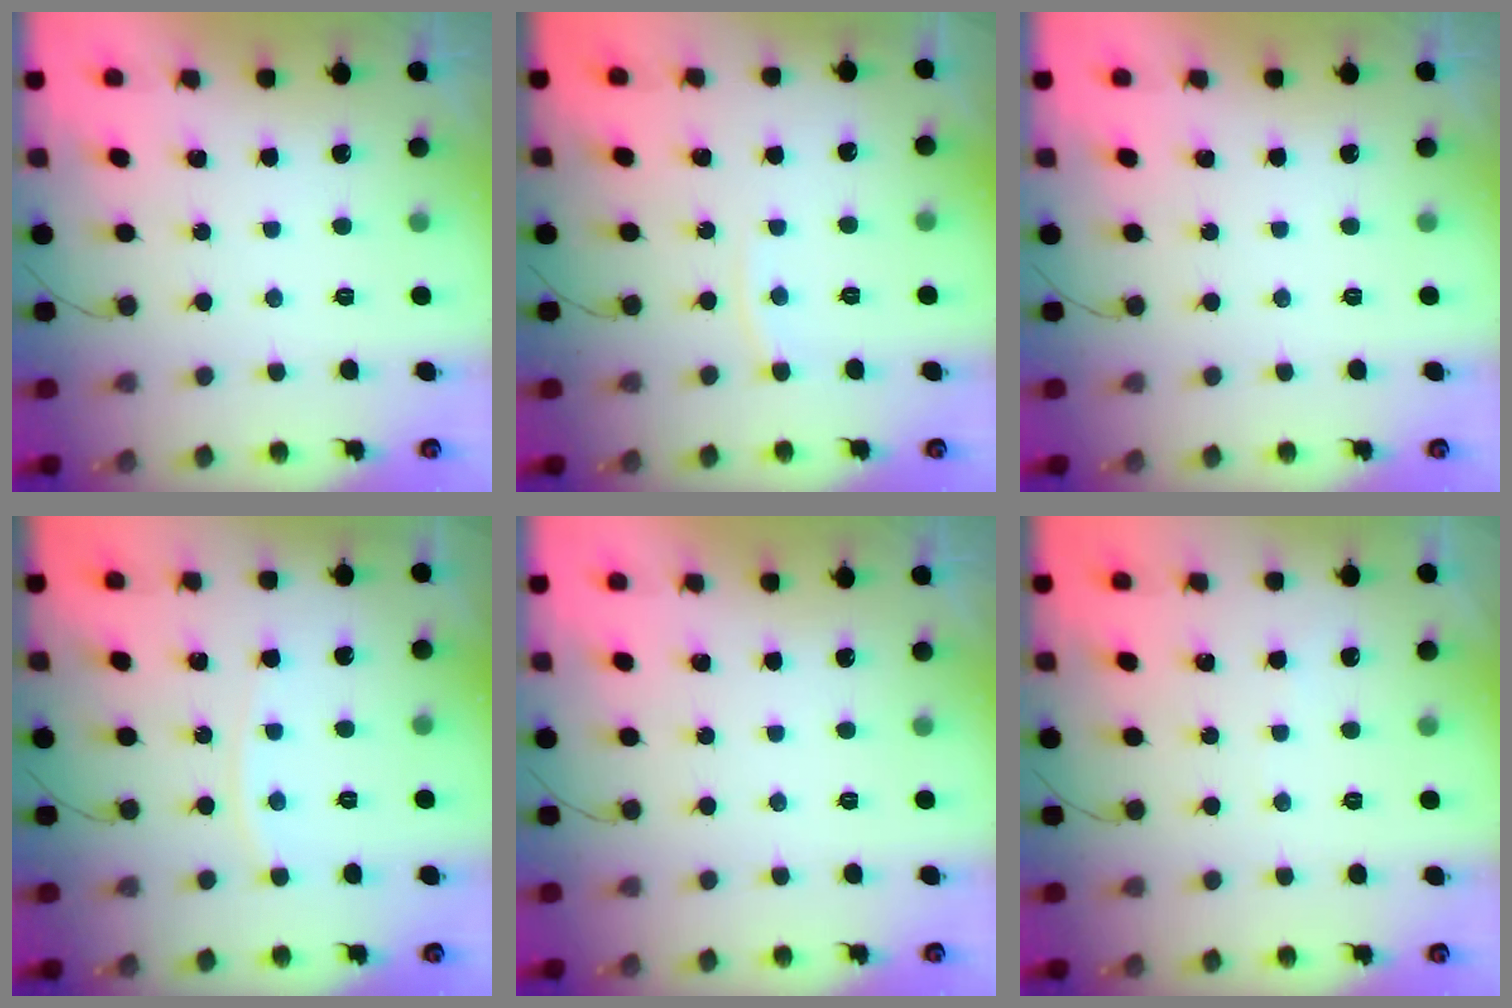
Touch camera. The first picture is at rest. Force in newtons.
{"total": 3.3, "press": 3.3, "slide": 0.4}
{"total": 0.0}
{"total": 3.9, "press": 3.9, "slide": 0.4}
{"total": 0.0}
{"total": 1.9, "press": 1.9, "slide": 0.2}